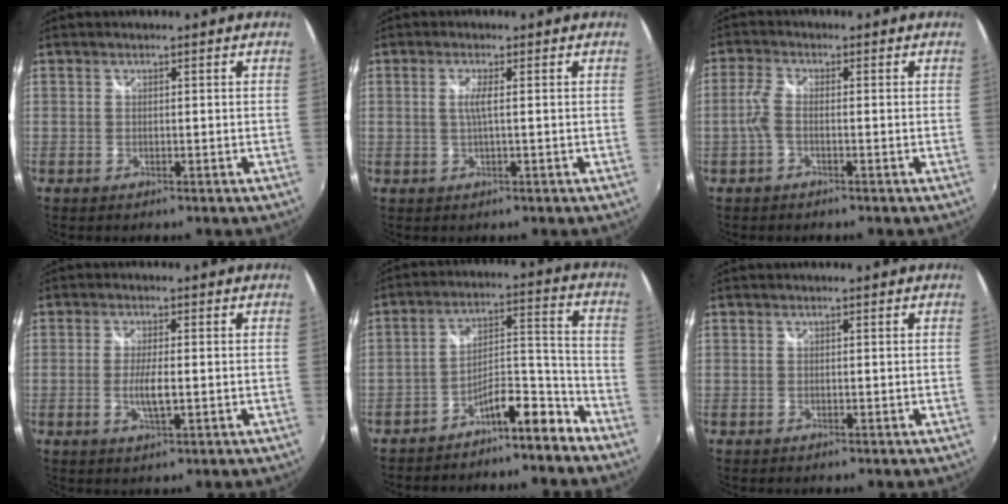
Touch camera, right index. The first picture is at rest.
{"total": 2.1, "force": [0.1, -0.3, 2.1], "torque": [-0.041, -0.001, 0.000]}
{"total": 3.1, "force": [-0.9, 1.0, 2.8], "torque": [-0.066, 0.004, -0.020]}
{"total": 4.1, "force": [-0.7, 0.7, 4.0], "torque": [-0.078, -0.009, -0.014]}
{"total": 8.9, "force": [-7.3, 1.6, 4.8], "torque": [-0.078, 0.040, -0.115]}
{"total": 0.0}